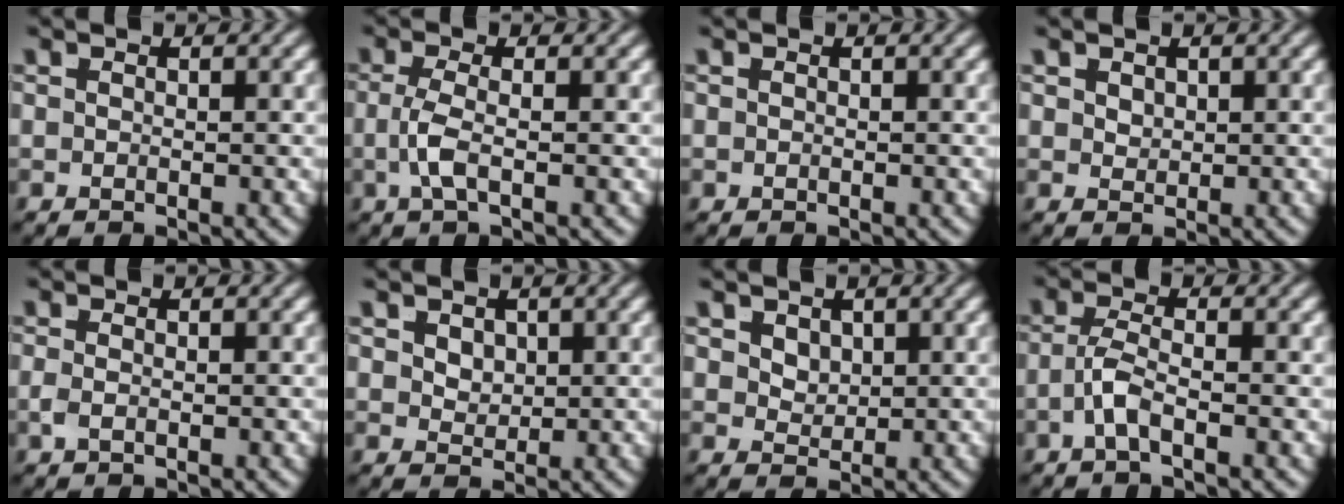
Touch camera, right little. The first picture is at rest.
{"total": 2.2, "force": [-0.6, -0.1, 2.1], "torque": [-0.045, -0.009, -0.005]}
{"total": 0.0}
{"total": 0.9, "force": [0.8, 0.2, 0.4], "torque": [-0.004, -0.010, 0.026]}
{"total": 1.0, "force": [-0.7, -0.2, 0.6], "torque": [-0.019, -0.012, -0.005]}
{"total": 1.8, "force": [1.1, 1.0, 0.9], "torque": [-0.016, -0.014, 0.035]}
{"total": 2.0, "force": [1.4, 1.0, 1.0], "torque": [-0.017, -0.013, 0.040]}
{"total": 2.4, "force": [-1.4, 0.1, 1.9], "torque": [-0.042, -0.009, -0.020]}